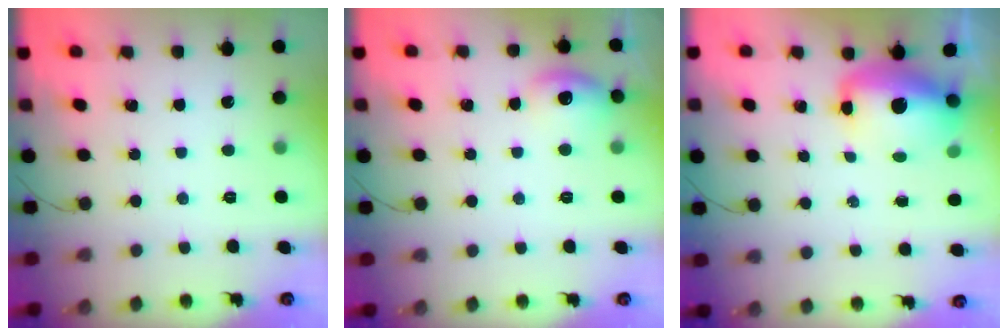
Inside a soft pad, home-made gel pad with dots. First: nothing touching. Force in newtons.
{"total": 8.3, "press": 8.2, "slide": 1.4}
{"total": 11.6, "press": 11.2, "slide": 3.1}